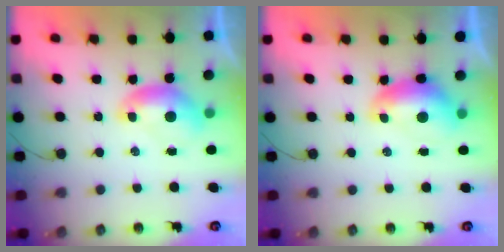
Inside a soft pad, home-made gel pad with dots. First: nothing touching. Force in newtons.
{"total": 1.2, "press": 1.1, "slide": 0.4}